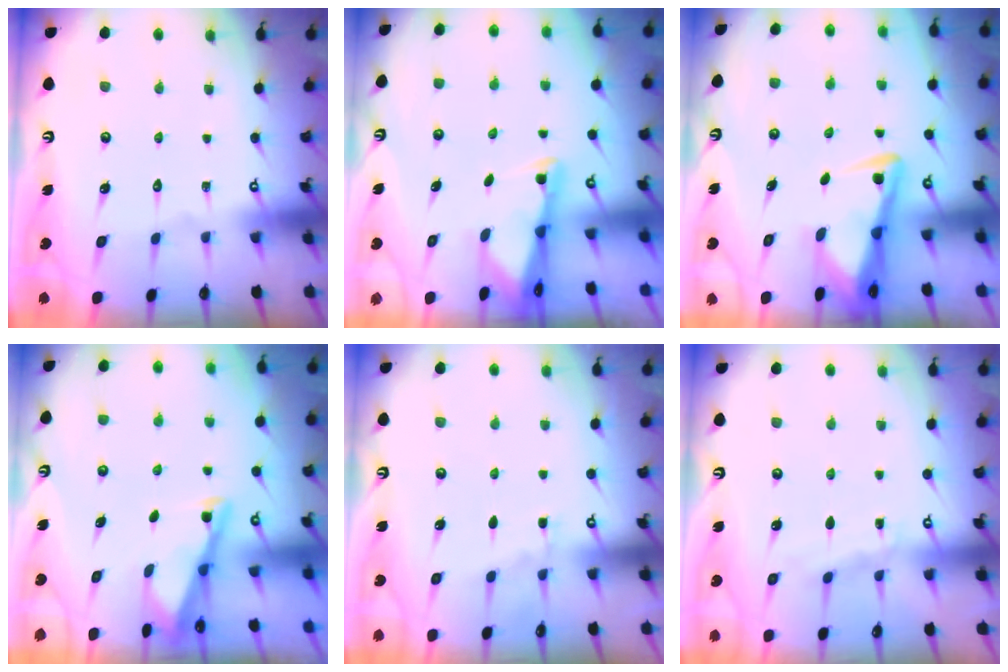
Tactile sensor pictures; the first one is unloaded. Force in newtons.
{"total": 2.0, "press": 2.0, "slide": 0.3}
{"total": 3.9, "press": 3.9, "slide": 0.6}
{"total": 3.0, "press": 3.0, "slide": 0.3}
{"total": 5.1, "press": 5.1, "slide": 0.6}
{"total": 4.7, "press": 4.7, "slide": 0.6}